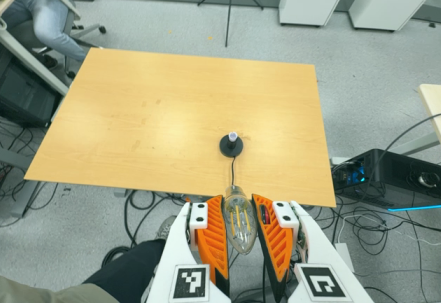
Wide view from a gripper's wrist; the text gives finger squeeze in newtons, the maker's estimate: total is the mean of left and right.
{"total": 17.9, "left": 18.5, "right": 17.4}